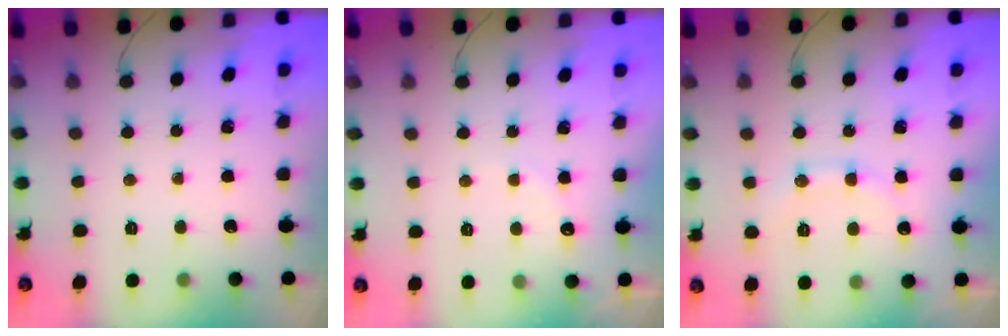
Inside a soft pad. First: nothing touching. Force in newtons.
{"total": 6.8, "press": 6.6, "slide": 1.5}
{"total": 10.3, "press": 10.2, "slide": 1.1}